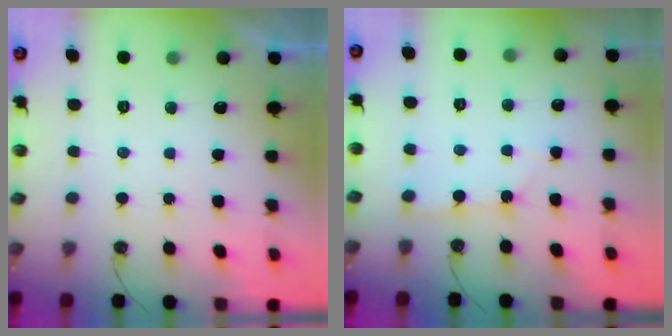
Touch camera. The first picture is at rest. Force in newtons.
{"total": 1.3, "press": 1.3, "slide": 0.2}